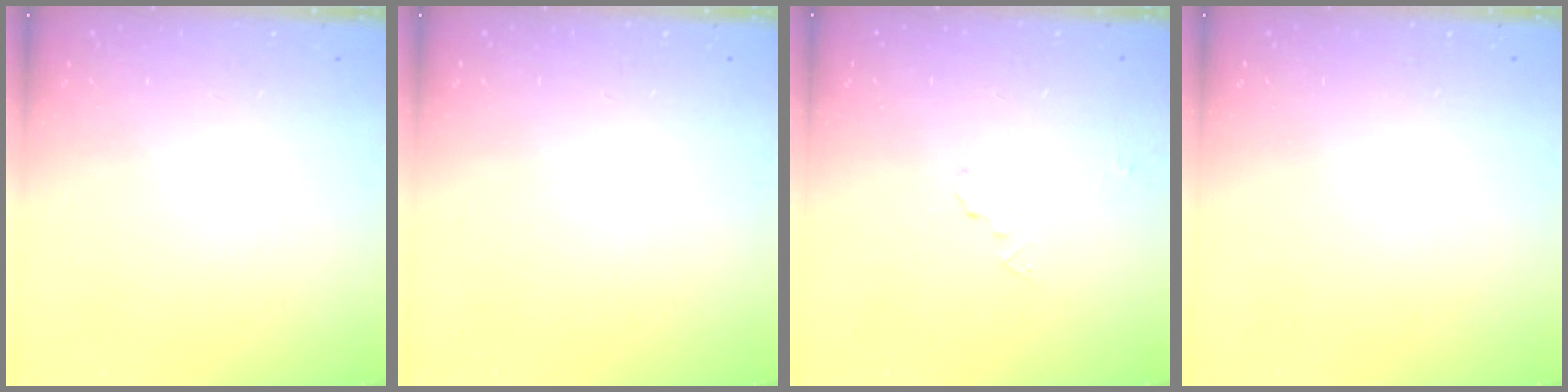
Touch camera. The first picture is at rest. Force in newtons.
{"total": 0.0}
{"total": 2.9, "press": 2.9, "slide": 0.3}
{"total": 0.0}